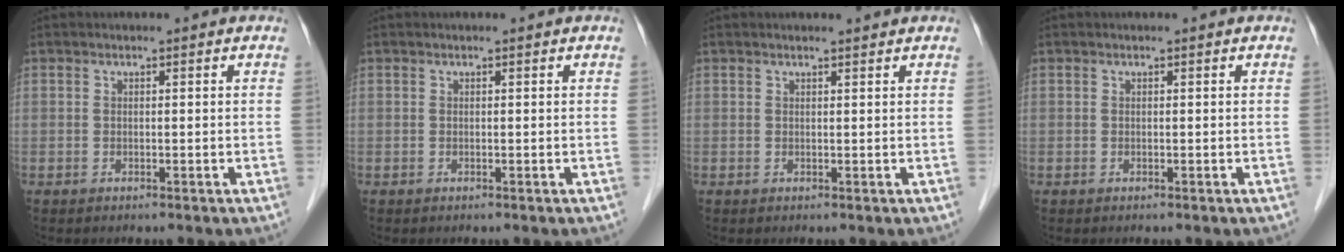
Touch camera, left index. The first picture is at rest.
{"total": 0.0}
{"total": 1.1, "force": [1.0, -0.1, 0.2], "torque": [-0.007, -0.001, 0.015]}
{"total": 0.0}